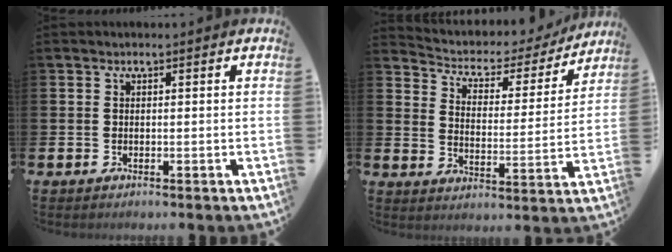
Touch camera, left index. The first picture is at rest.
{"total": 3.9, "force": [3.4, 1.8, 0.7], "torque": [-0.046, -0.031, 0.048]}